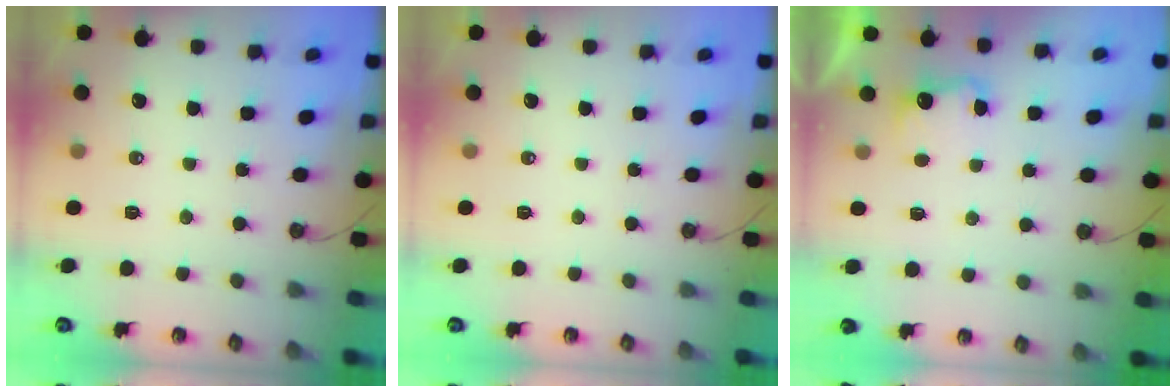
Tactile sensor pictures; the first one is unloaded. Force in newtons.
{"total": 0.0}
{"total": 3.0, "press": 2.8, "slide": 1.0}